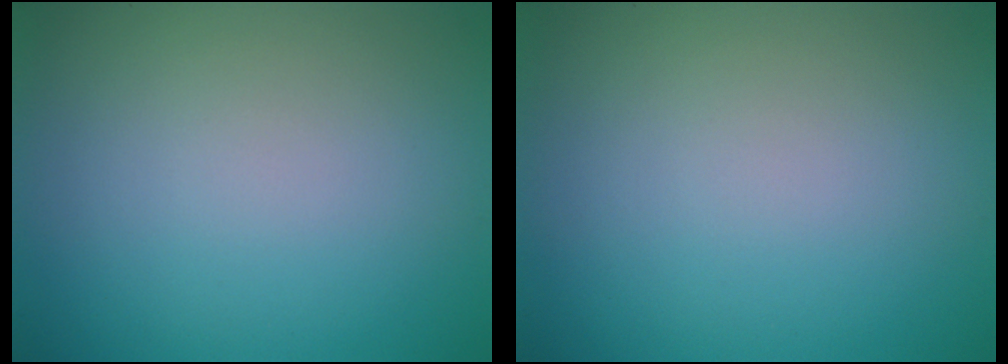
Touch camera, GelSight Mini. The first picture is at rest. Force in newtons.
{"total": 0.0}